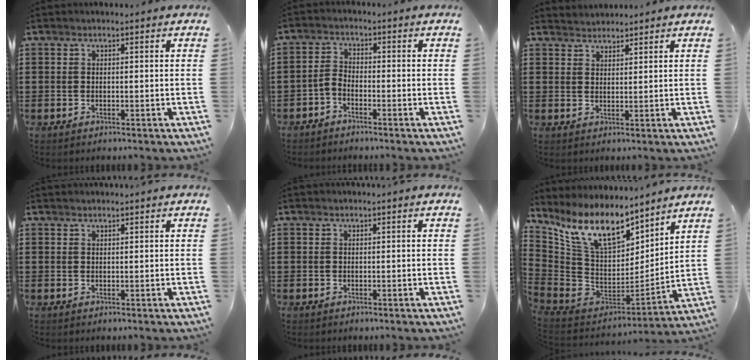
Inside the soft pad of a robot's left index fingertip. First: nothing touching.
{"total": 2.5, "force": [-2.2, 0.8, 1.0], "torque": [-0.036, 0.003, -0.049]}
{"total": 1.9, "force": [1.9, 0.2, -0.5], "torque": [0.003, 0.000, 0.038]}
{"total": 0.6, "force": [0.5, 0.0, 0.1], "torque": [-0.004, -0.001, 0.011]}
{"total": 0.0}
{"total": 12.8, "force": [8.5, 5.3, 7.9], "torque": [-0.197, -0.048, 0.154]}